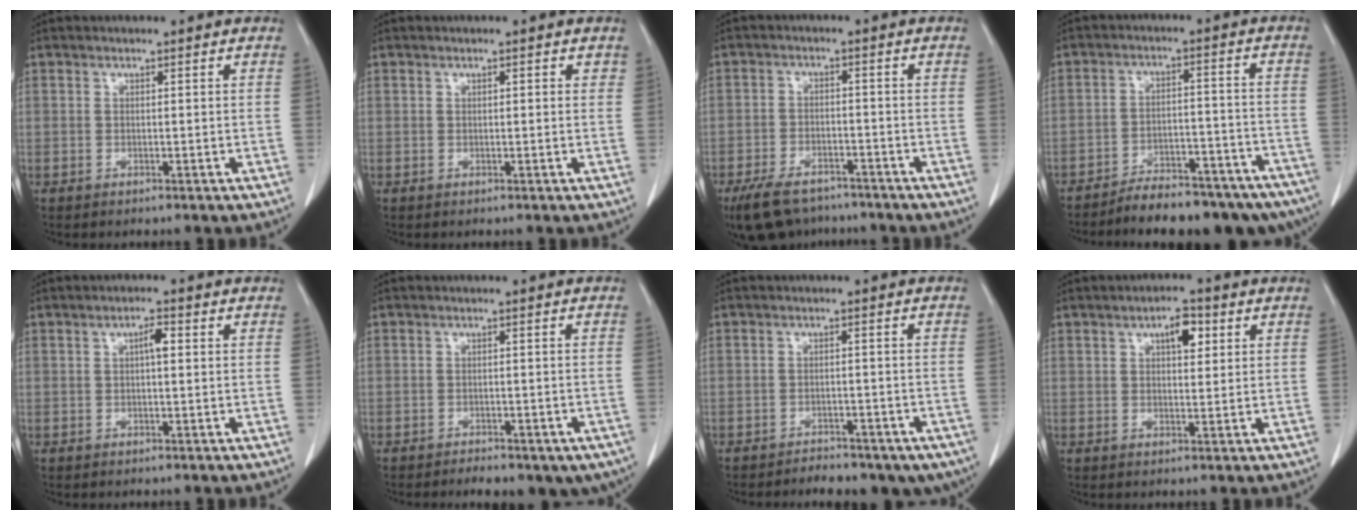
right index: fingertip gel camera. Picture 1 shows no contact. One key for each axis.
{"total": 1.0, "fx": 0.5, "fy": 0.4, "fz": 0.7, "tx": -0.008, "ty": 0.002, "tz": 0.003}
{"total": 10.5, "fx": -8.3, "fy": 4.6, "fz": 4.4, "tx": -0.077, "ty": -0.005, "tz": -0.129}
{"total": 18.1, "fx": -15.7, "fy": 4.8, "fz": 7.6, "tx": -0.059, "ty": 0.022, "tz": -0.210}
{"total": 2.2, "fx": 0.4, "fy": 0.5, "fz": 2.1, "tx": -0.036, "ty": 0.005, "tz": 0.006}
{"total": 11.2, "fx": -8.0, "fy": 5.0, "fz": 6.1, "tx": -0.081, "ty": 0.000, "tz": -0.093}
{"total": 12.5, "fx": -9.6, "fy": 5.7, "fz": 5.6, "tx": -0.072, "ty": 0.003, "tz": -0.111}
{"total": 4.2, "fx": 1.7, "fy": 1.7, "fz": 3.4, "tx": -0.055, "ty": 0.007, "tz": 0.024}